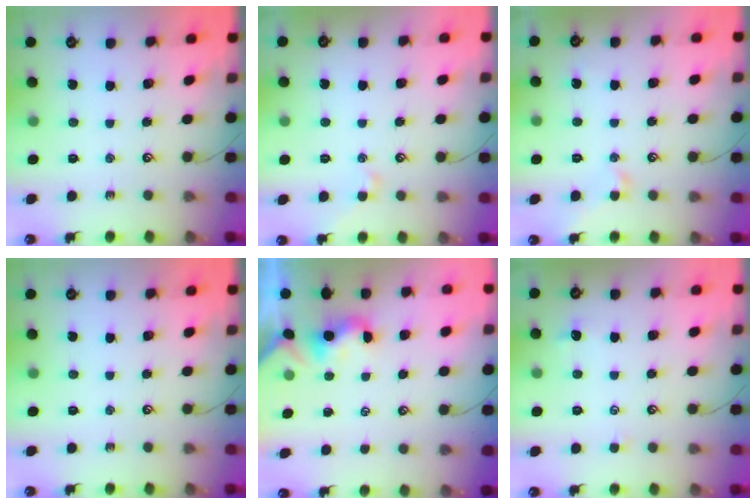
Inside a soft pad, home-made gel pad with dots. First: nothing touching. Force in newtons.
{"total": 0.5, "press": 0.2, "slide": 0.5}
{"total": 0.6, "press": 0.4, "slide": 0.5}
{"total": 0.0}
{"total": 1.9, "press": 1.8, "slide": 0.5}
{"total": 1.6, "press": 1.6, "slide": 0.2}